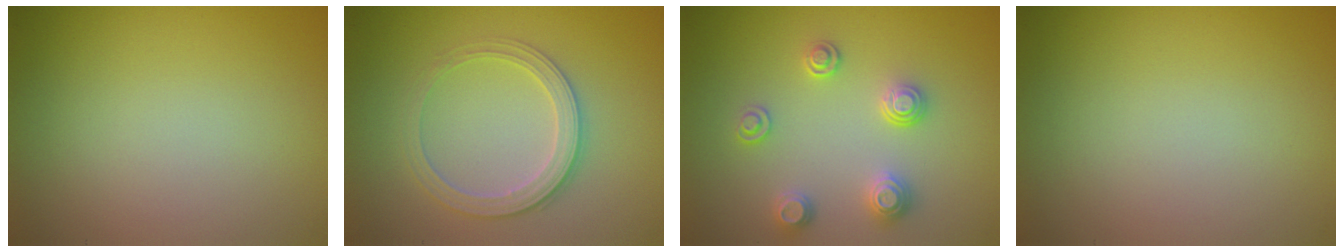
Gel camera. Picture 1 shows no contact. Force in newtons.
{"total": 2.8, "press": 2.7, "slide": 0.8}
{"total": 2.6, "press": 2.6, "slide": 0.6}
{"total": 0.0}